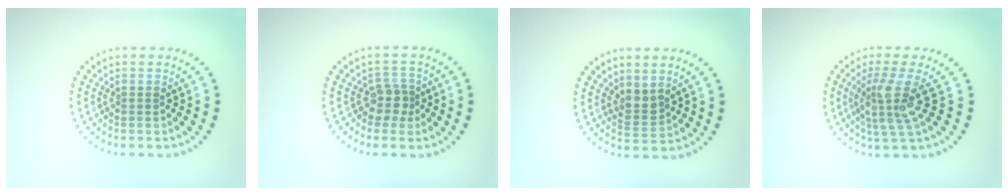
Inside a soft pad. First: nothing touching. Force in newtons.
{"total": 2.2, "press": 1.7, "slide": 1.3}
{"total": 2.1, "press": 1.8, "slide": 1.1}
{"total": 3.8, "press": 2.8, "slide": 2.5}